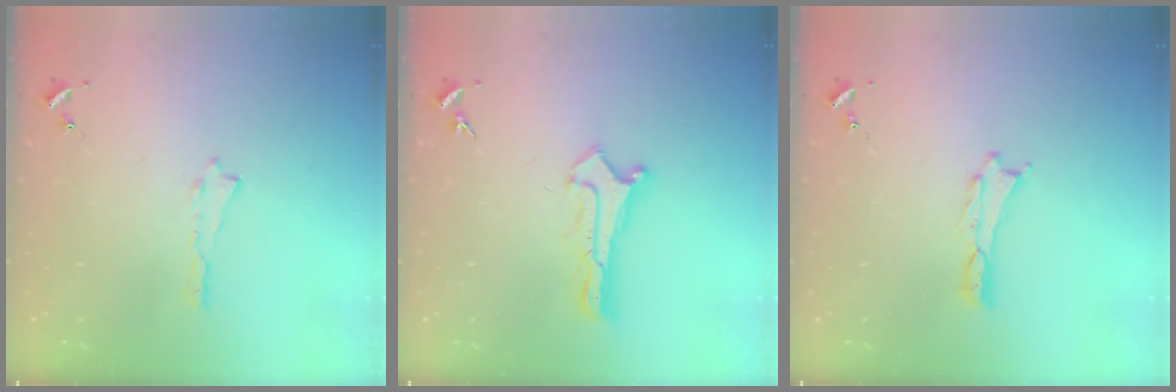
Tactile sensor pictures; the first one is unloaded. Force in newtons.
{"total": 0.8, "press": 0.8, "slide": 0.0}
{"total": 0.0}